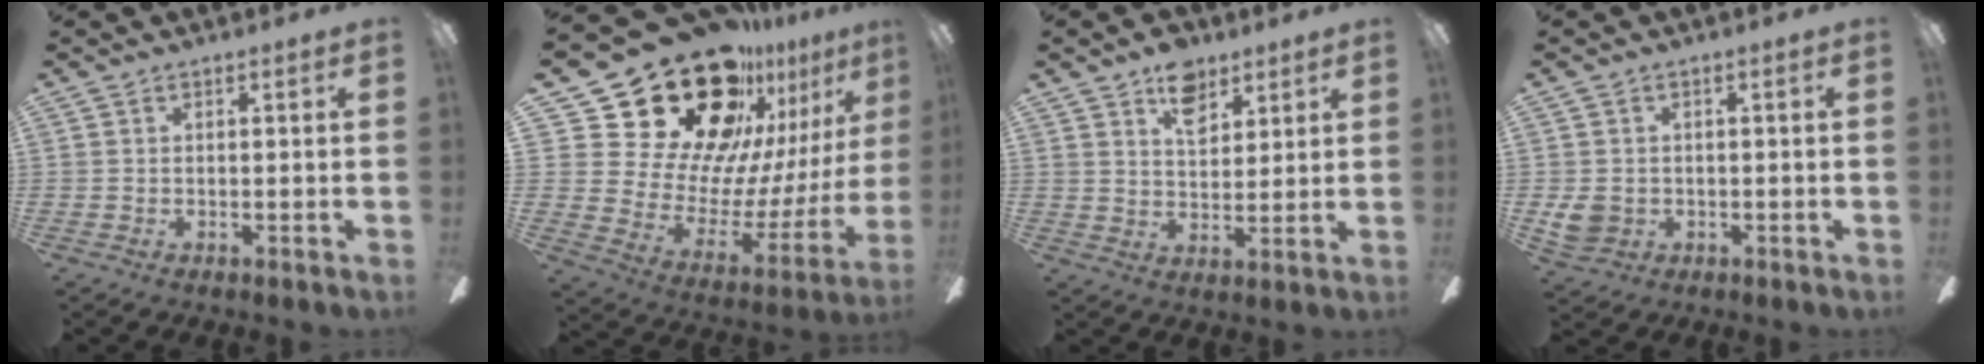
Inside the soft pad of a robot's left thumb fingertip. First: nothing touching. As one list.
[{"total": 32.5, "force": [22.5, 17.4, 15.7], "torque": [-0.254, -0.170, 0.447]}, {"total": 9.0, "force": [5.6, 5.4, 4.6], "torque": [-0.056, -0.020, 0.100]}, {"total": 4.7, "force": [-0.5, 4.2, 2.0], "torque": [-0.042, 0.005, -0.009]}]